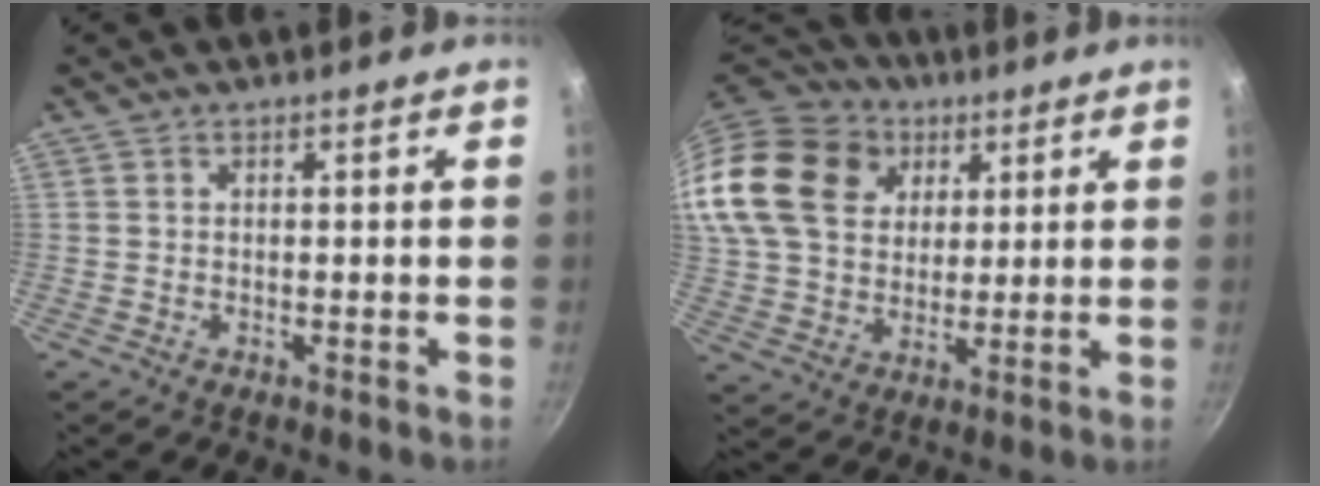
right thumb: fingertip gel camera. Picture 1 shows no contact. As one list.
[{"total": 27.3, "force": [11.6, 20.5, 13.9], "torque": [-0.306, 0.023, 0.216]}]